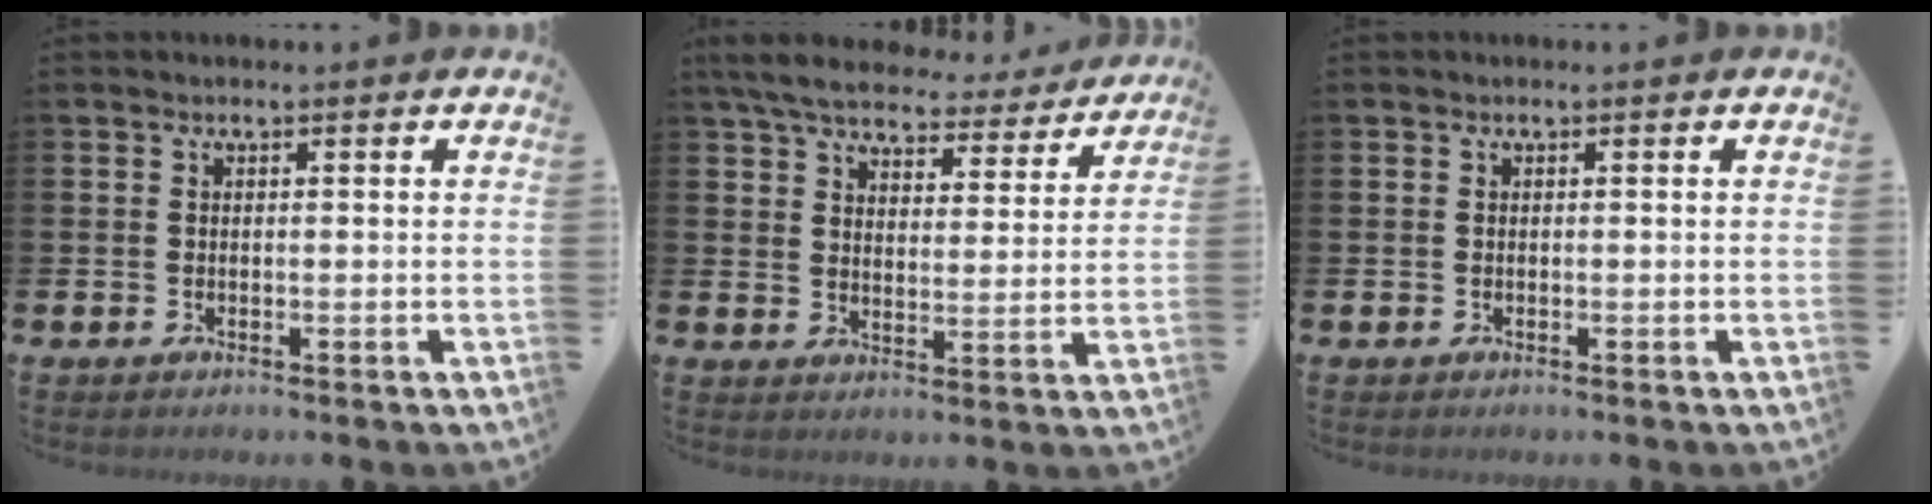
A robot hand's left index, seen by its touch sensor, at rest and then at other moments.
{"total": 6.7, "force": [6.1, 1.7, 2.1], "torque": [-0.065, -0.034, 0.105]}
{"total": 0.0}